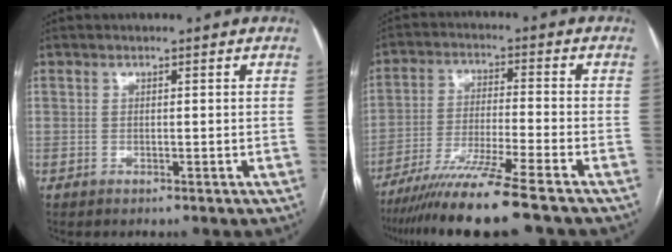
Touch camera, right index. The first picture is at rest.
{"total": 12.8, "force": [-10.1, -1.6, 7.6], "torque": [-0.121, -0.039, -0.169]}